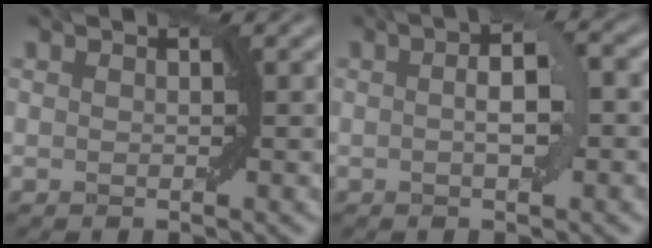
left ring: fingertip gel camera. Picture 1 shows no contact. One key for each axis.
{"total": 4.1, "fx": 0.3, "fy": 1.2, "fz": 3.9, "tx": -0.057, "ty": 0.009, "tz": 0.001}